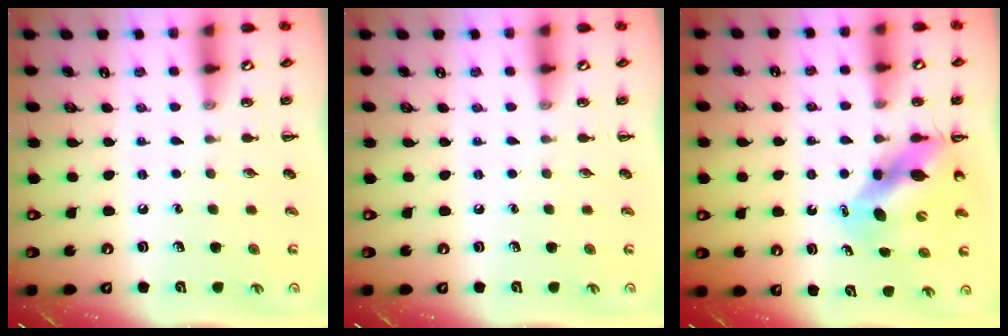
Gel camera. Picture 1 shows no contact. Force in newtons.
{"total": 0.0}
{"total": 9.5, "press": 9.2, "slide": 2.5}